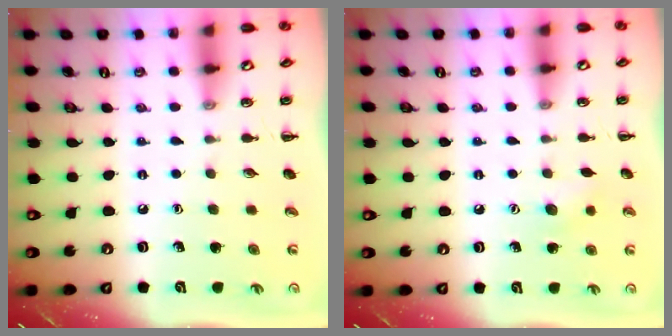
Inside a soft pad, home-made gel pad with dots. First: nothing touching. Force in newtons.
{"total": 7.6, "press": 7.3, "slide": 2.0}